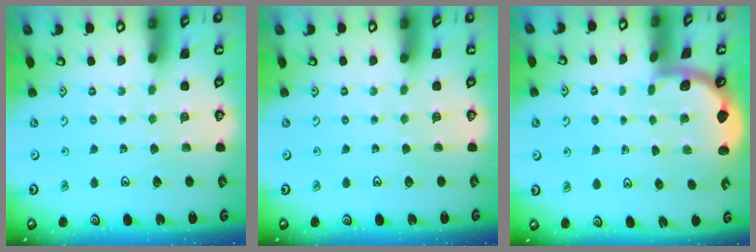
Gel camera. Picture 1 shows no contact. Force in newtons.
{"total": 0.0}
{"total": 1.7, "press": 1.7, "slide": 0.0}